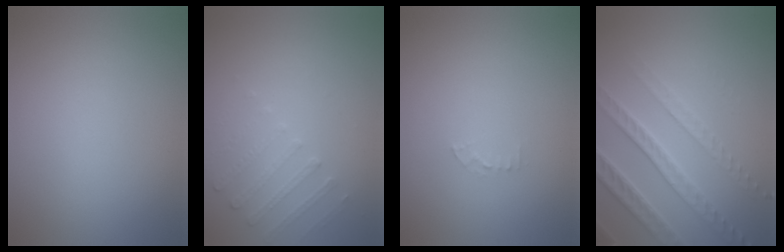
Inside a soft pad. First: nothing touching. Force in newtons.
{"total": 1.5, "press": 1.0, "slide": 1.1}
{"total": 0.7, "press": 0.7, "slide": 0.1}
{"total": 4.4, "press": 3.9, "slide": 1.9}